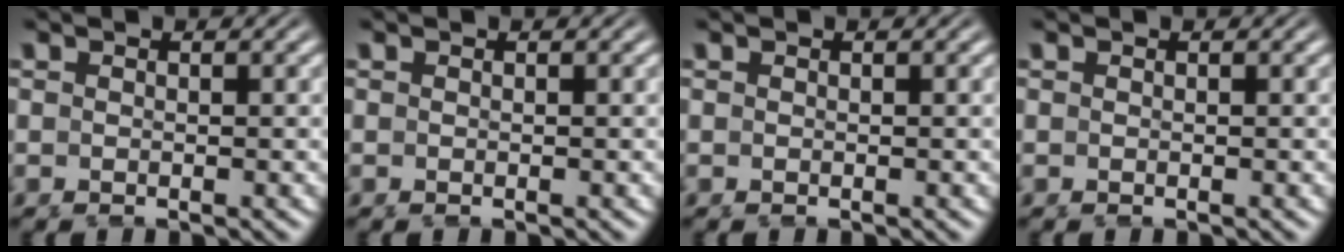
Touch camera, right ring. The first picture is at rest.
{"total": 0.0}
{"total": 0.0}
{"total": 0.0}